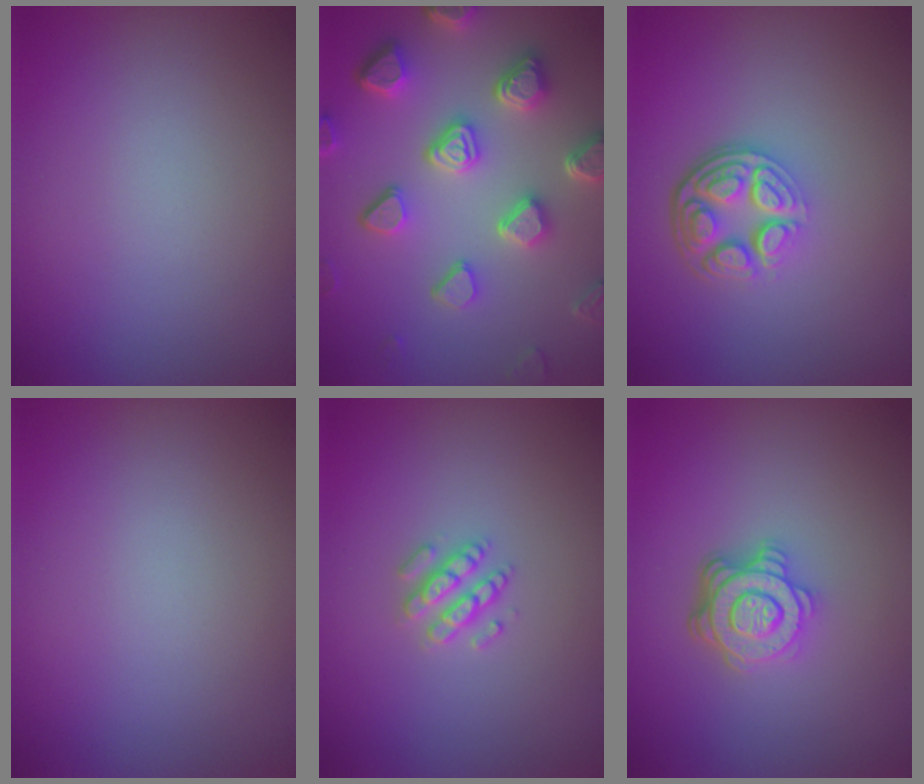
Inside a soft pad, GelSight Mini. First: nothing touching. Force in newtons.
{"total": 6.9, "press": 5.4, "slide": 4.3}
{"total": 4.9, "press": 3.5, "slide": 3.4}
{"total": 0.0}
{"total": 2.5, "press": 2.4, "slide": 0.5}
{"total": 4.6, "press": 3.4, "slide": 3.0}